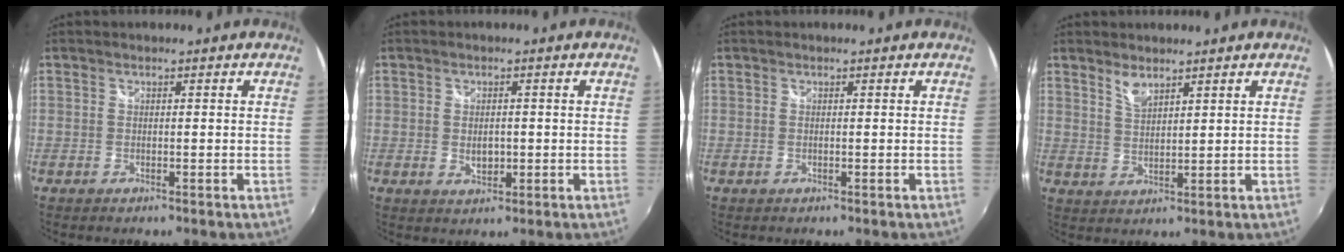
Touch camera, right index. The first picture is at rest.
{"total": 3.0, "force": [-0.3, 2.1, 2.1], "torque": [-0.035, 0.000, -0.002]}
{"total": 0.0}
{"total": 3.2, "force": [2.6, 0.9, 1.7], "torque": [-0.029, -0.001, 0.047]}